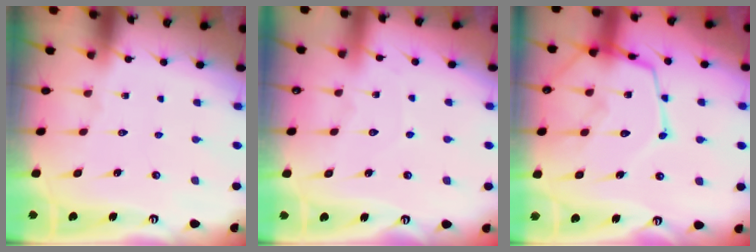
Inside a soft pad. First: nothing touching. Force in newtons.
{"total": 2.9, "press": 2.9, "slide": 0.3}
{"total": 17.2, "press": 17.1, "slide": 1.5}